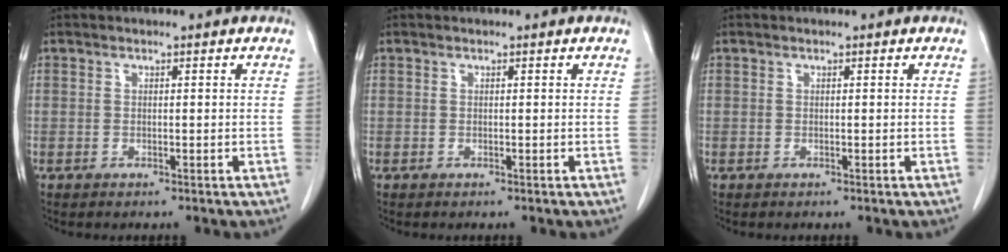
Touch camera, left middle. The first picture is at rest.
{"total": 0.0}
{"total": 0.0}